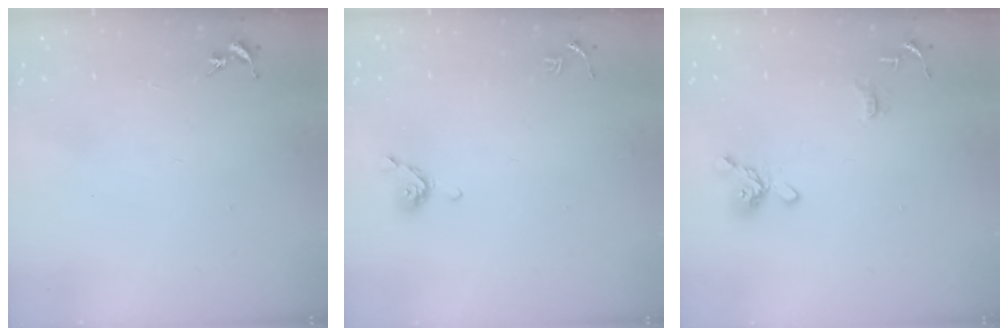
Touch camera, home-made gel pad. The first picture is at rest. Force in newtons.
{"total": 6.1, "press": 6.0, "slide": 1.1}
{"total": 12.9, "press": 12.9, "slide": 1.6}